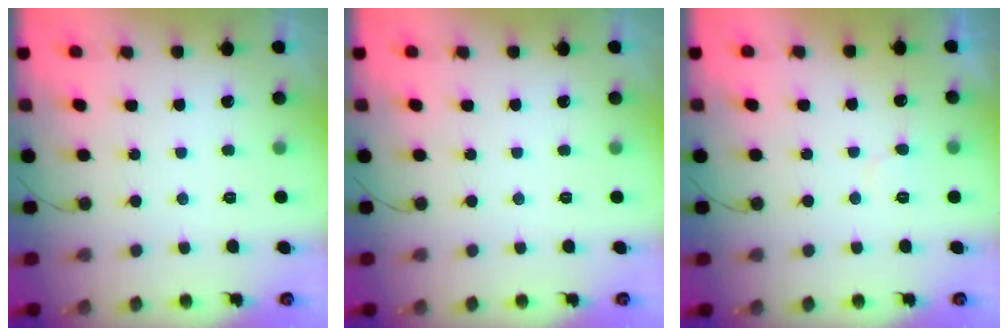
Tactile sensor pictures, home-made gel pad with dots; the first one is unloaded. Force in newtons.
{"total": 0.0}
{"total": 5.1, "press": 5.1, "slide": 0.4}